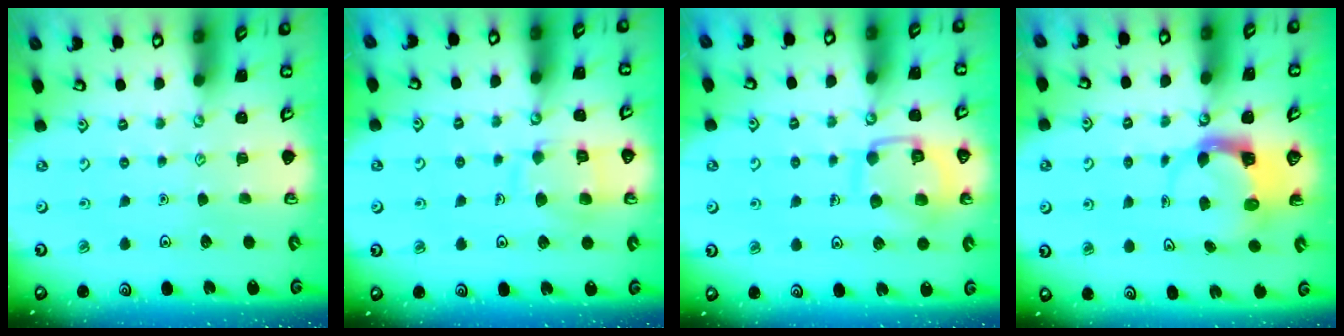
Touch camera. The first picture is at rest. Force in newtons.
{"total": 9.9, "press": 9.9, "slide": 0.9}
{"total": 12.0, "press": 12.0, "slide": 0.6}
{"total": 3.7, "press": 3.6, "slide": 0.6}